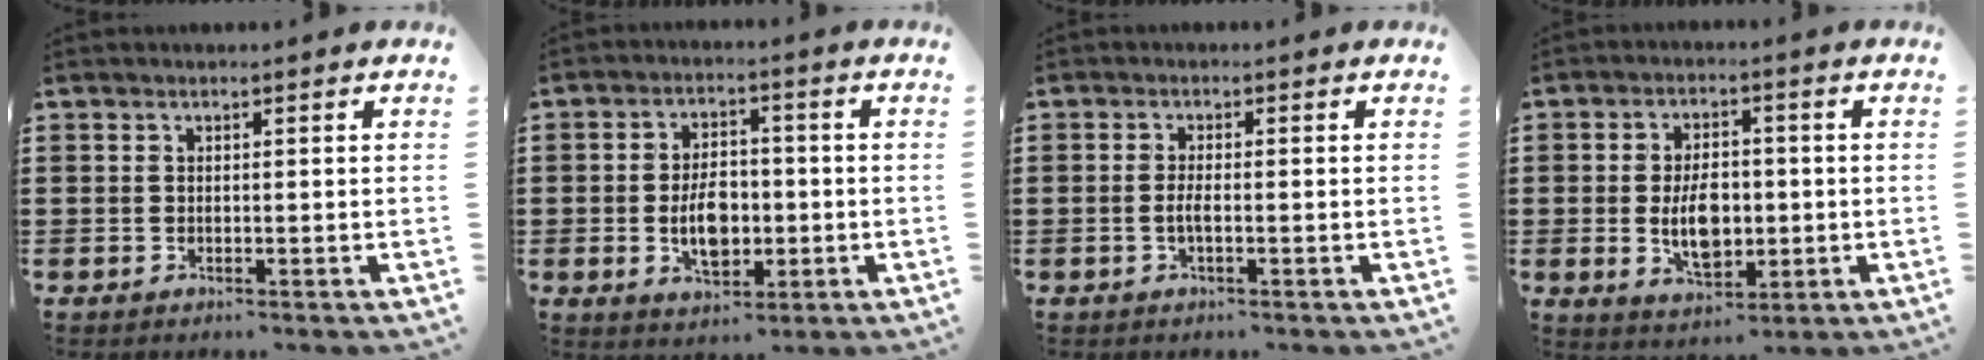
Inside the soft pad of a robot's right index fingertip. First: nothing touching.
{"total": 6.6, "force": [-1.1, 4.0, 5.1], "torque": [-0.077, -0.003, -0.025]}
{"total": 2.0, "force": [-0.6, 0.3, 1.8], "torque": [-0.042, -0.003, -0.013]}
{"total": 7.0, "force": [-0.6, 4.1, 5.6], "torque": [-0.086, -0.003, -0.016]}